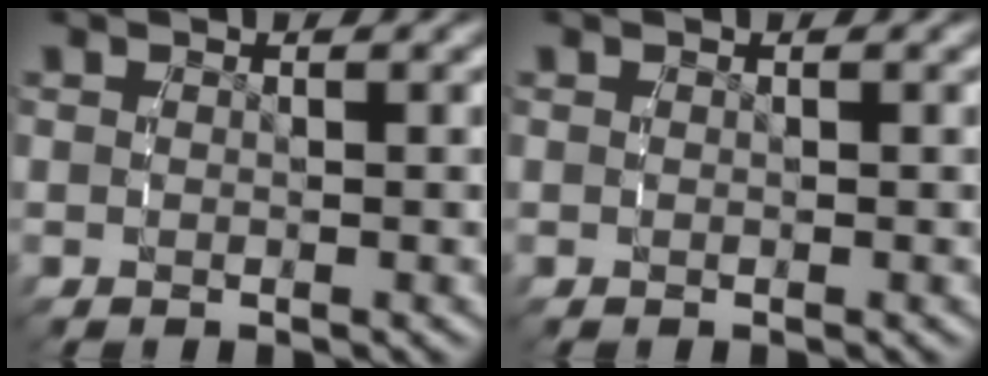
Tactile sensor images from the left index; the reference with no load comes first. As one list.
[{"total": 0.0}]